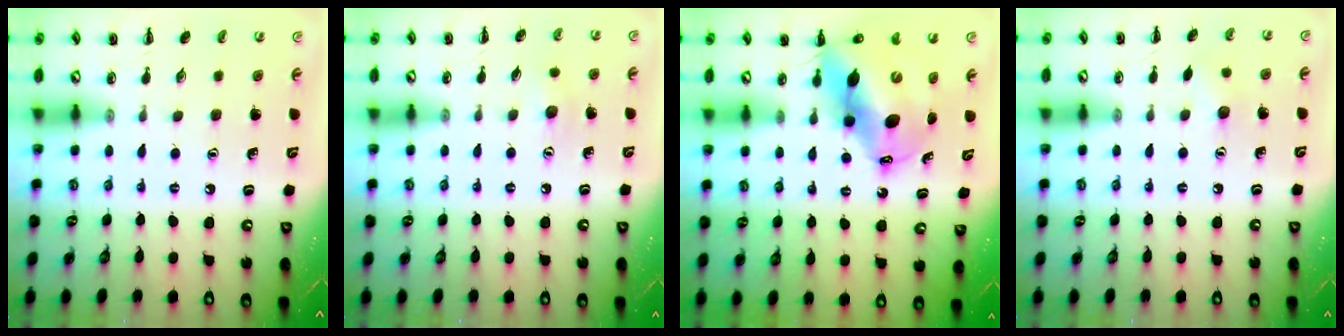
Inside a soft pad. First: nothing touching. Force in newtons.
{"total": 5.5, "press": 5.4, "slide": 1.3}
{"total": 13.7, "press": 13.3, "slide": 3.6}
{"total": 5.1, "press": 5.0, "slide": 1.1}